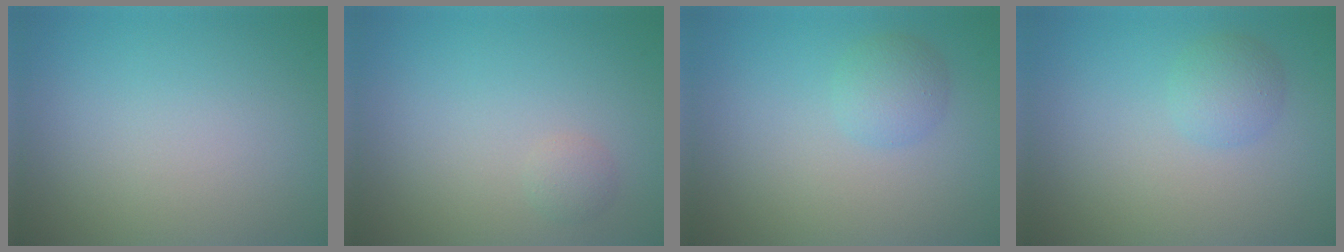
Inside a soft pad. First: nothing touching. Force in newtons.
{"total": 1.0, "press": 1.0, "slide": 0.1}
{"total": 2.0, "press": 2.0, "slide": 0.1}
{"total": 2.0, "press": 2.0, "slide": 0.1}